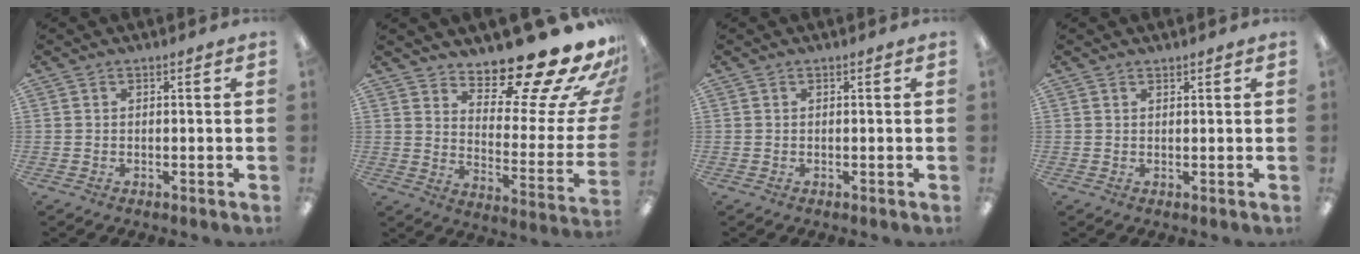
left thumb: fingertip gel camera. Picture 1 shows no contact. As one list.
[{"total": 18.6, "force": [15.7, 4.6, 8.9], "torque": [-0.110, -0.134, 0.254]}, {"total": 0.0}, {"total": 1.0, "force": [1.0, 0.3, 0.1], "torque": [-0.002, 0.000, 0.019]}]